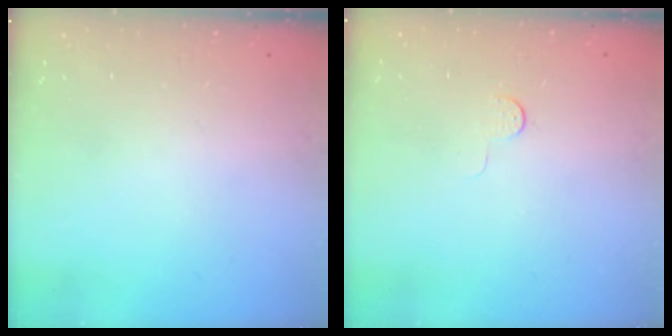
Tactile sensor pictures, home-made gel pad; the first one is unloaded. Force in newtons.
{"total": 3.1, "press": 3.1, "slide": 0.3}